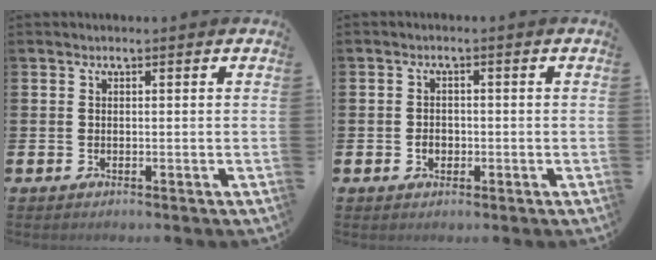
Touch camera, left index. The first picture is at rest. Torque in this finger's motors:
{"motor_torque": [0.21, -0.05, 0.03, 0.04]}